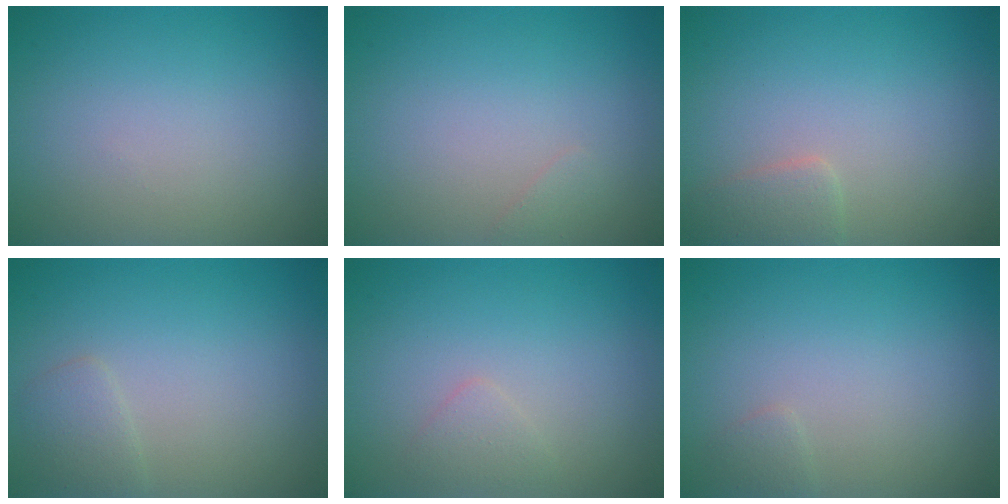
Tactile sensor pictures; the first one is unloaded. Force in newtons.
{"total": 0.5, "press": 0.5, "slide": 0.1}
{"total": 1.7, "press": 1.7, "slide": 0.1}
{"total": 1.4, "press": 1.4, "slide": 0.1}
{"total": 1.1, "press": 1.1, "slide": 0.0}
{"total": 0.7, "press": 0.7, "slide": 0.0}